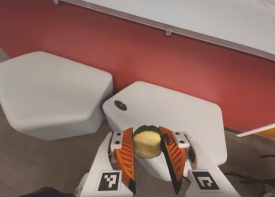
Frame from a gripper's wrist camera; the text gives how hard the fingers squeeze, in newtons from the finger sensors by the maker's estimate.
{"total": 12.0, "left": 12.4, "right": 11.5}